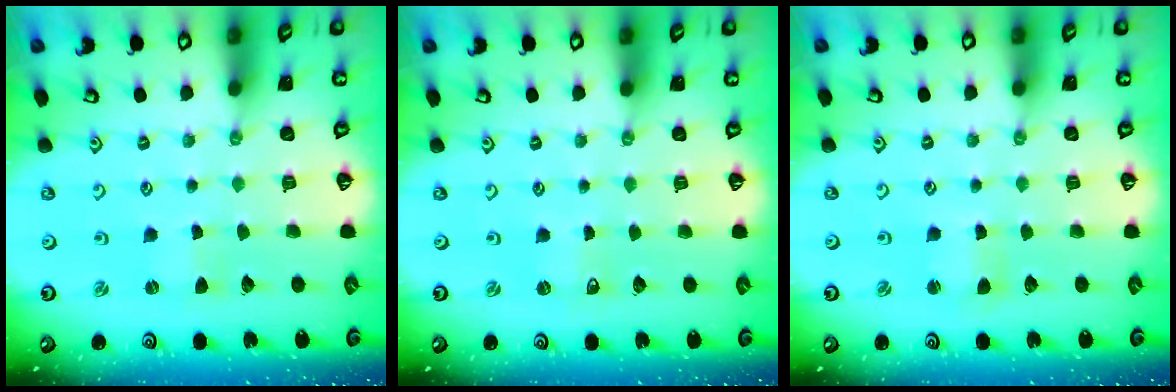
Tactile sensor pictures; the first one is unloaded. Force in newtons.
{"total": 0.0}
{"total": 1.7, "press": 1.7, "slide": 0.4}